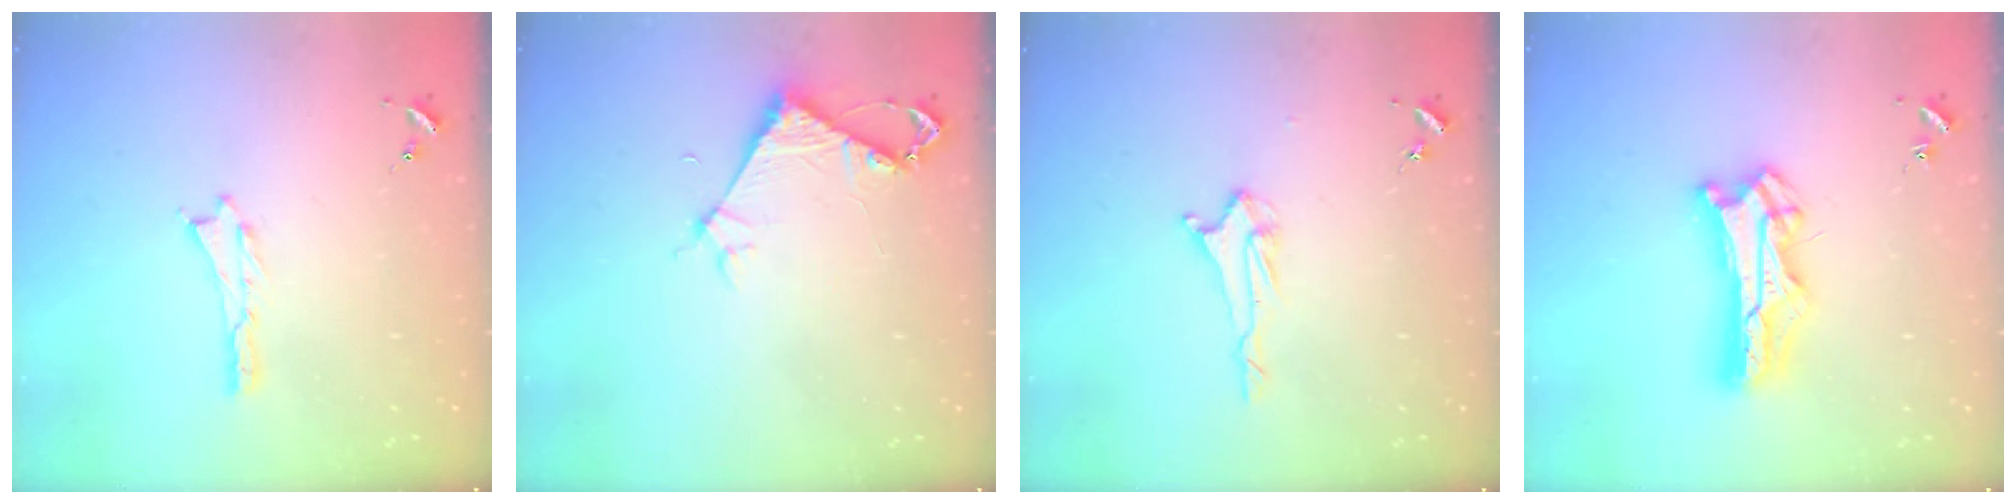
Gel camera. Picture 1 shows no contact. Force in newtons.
{"total": 3.9, "press": 3.8, "slide": 0.3}
{"total": 2.1, "press": 2.0, "slide": 0.4}
{"total": 9.2, "press": 9.2, "slide": 1.0}